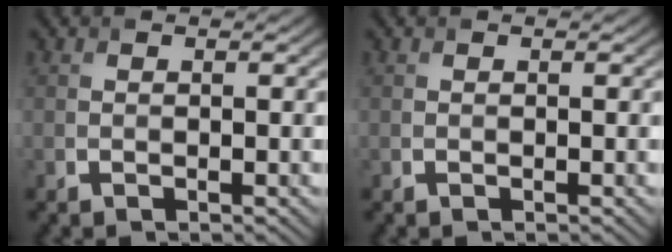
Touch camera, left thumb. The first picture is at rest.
{"total": 0.0}